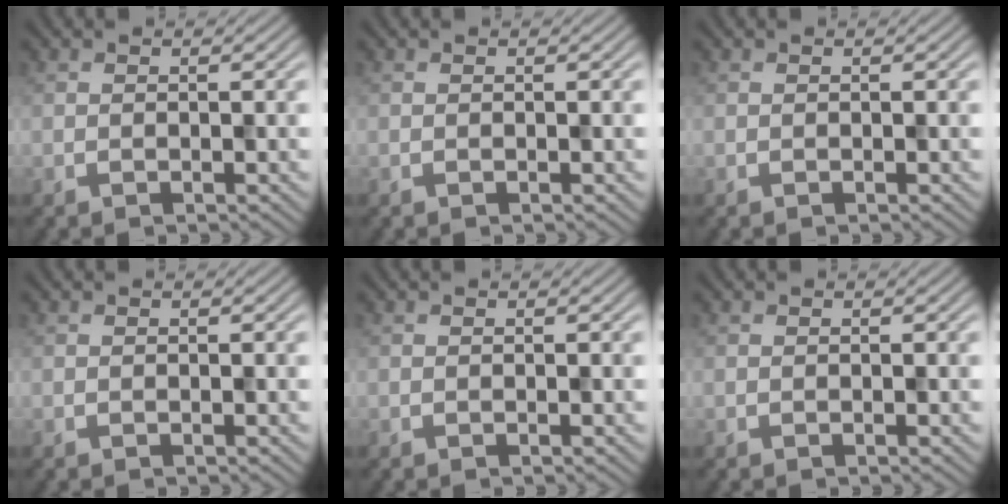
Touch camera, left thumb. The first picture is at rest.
{"total": 0.0}
{"total": 0.0}
{"total": 0.0}
{"total": 0.0}
{"total": 0.0}